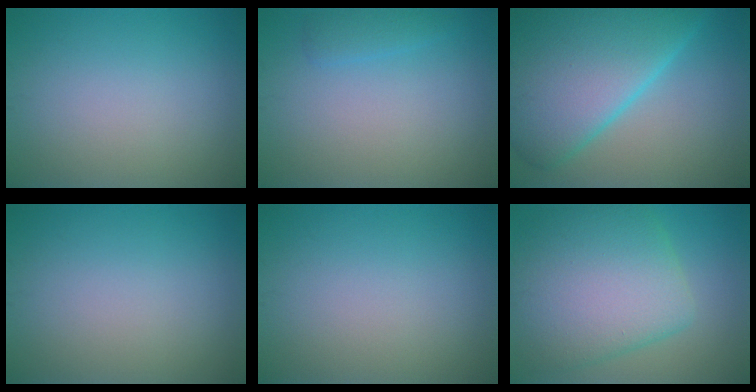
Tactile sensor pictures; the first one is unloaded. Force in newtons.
{"total": 1.4, "press": 1.4, "slide": 0.1}
{"total": 13.6, "press": 13.6, "slide": 0.4}
{"total": 0.0}
{"total": 0.0}
{"total": 9.8, "press": 9.8, "slide": 0.3}